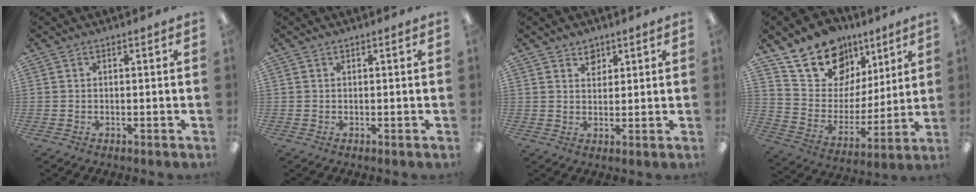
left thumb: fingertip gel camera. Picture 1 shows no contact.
{"total": 0.0}
{"total": 3.3, "force": [2.5, 2.0, 0.5], "torque": [0.008, -0.013, 0.042]}
{"total": 18.5, "force": [12.1, 12.4, 6.6], "torque": [-0.122, -0.068, 0.226]}